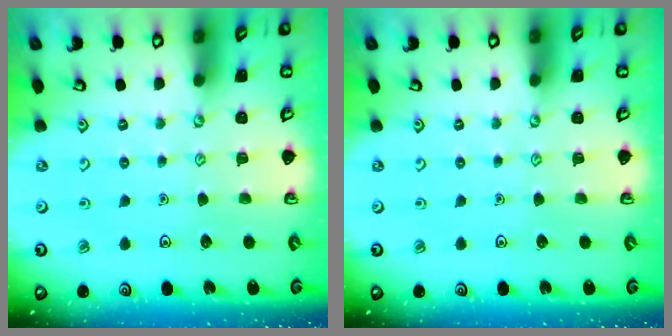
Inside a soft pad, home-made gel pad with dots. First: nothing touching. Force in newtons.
{"total": 0.0}